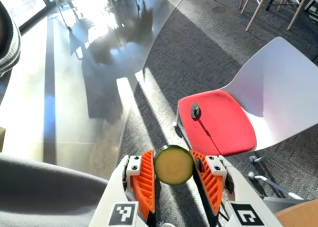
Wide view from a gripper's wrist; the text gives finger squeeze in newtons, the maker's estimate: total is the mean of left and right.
{"total": 8.1, "left": 8.1, "right": 8.1}